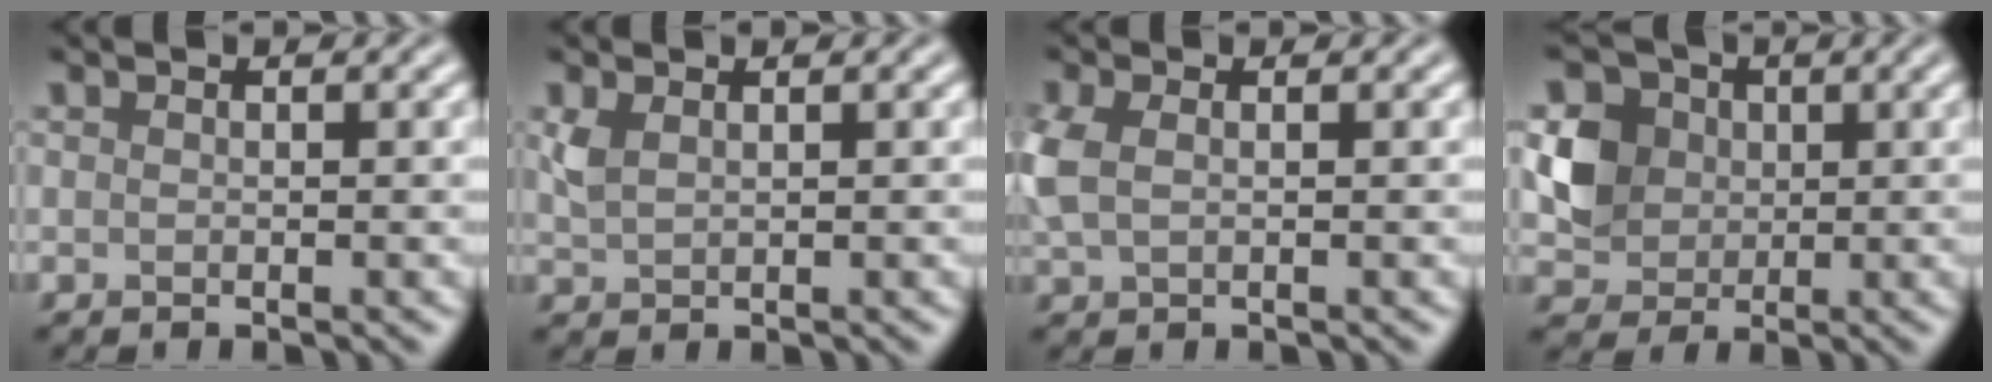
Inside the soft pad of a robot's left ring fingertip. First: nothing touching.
{"total": 1.6, "force": [0.8, 0.8, 1.1], "torque": [-0.028, 0.000, 0.022]}
{"total": 2.7, "force": [0.3, 1.7, 2.0], "torque": [-0.059, 0.003, 0.006]}
{"total": 4.2, "force": [0.5, 3.8, 1.7], "torque": [-0.031, 0.003, 0.008]}